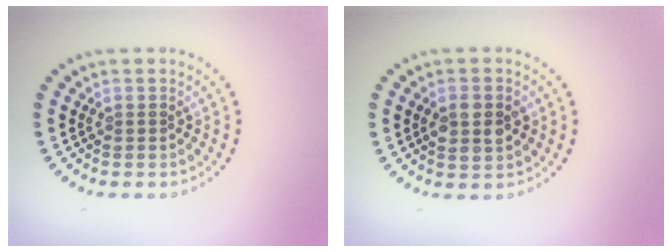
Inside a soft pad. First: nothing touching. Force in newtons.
{"total": 3.0, "press": 3.0, "slide": 0.1}